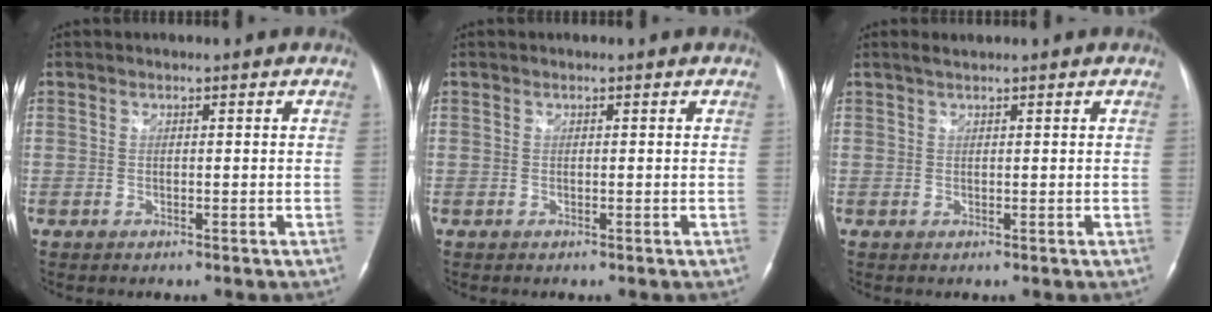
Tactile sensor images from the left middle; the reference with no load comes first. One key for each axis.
{"total": 0.0}
{"total": 1.0, "fx": 0.9, "fy": 0.0, "fz": 0.4, "tx": -0.011, "ty": 0.007, "tz": 0.020}